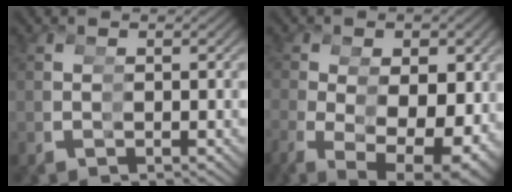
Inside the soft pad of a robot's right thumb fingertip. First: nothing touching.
{"total": 7.6, "force": [-0.9, 4.0, 6.4], "torque": [-0.104, -0.014, -0.003]}